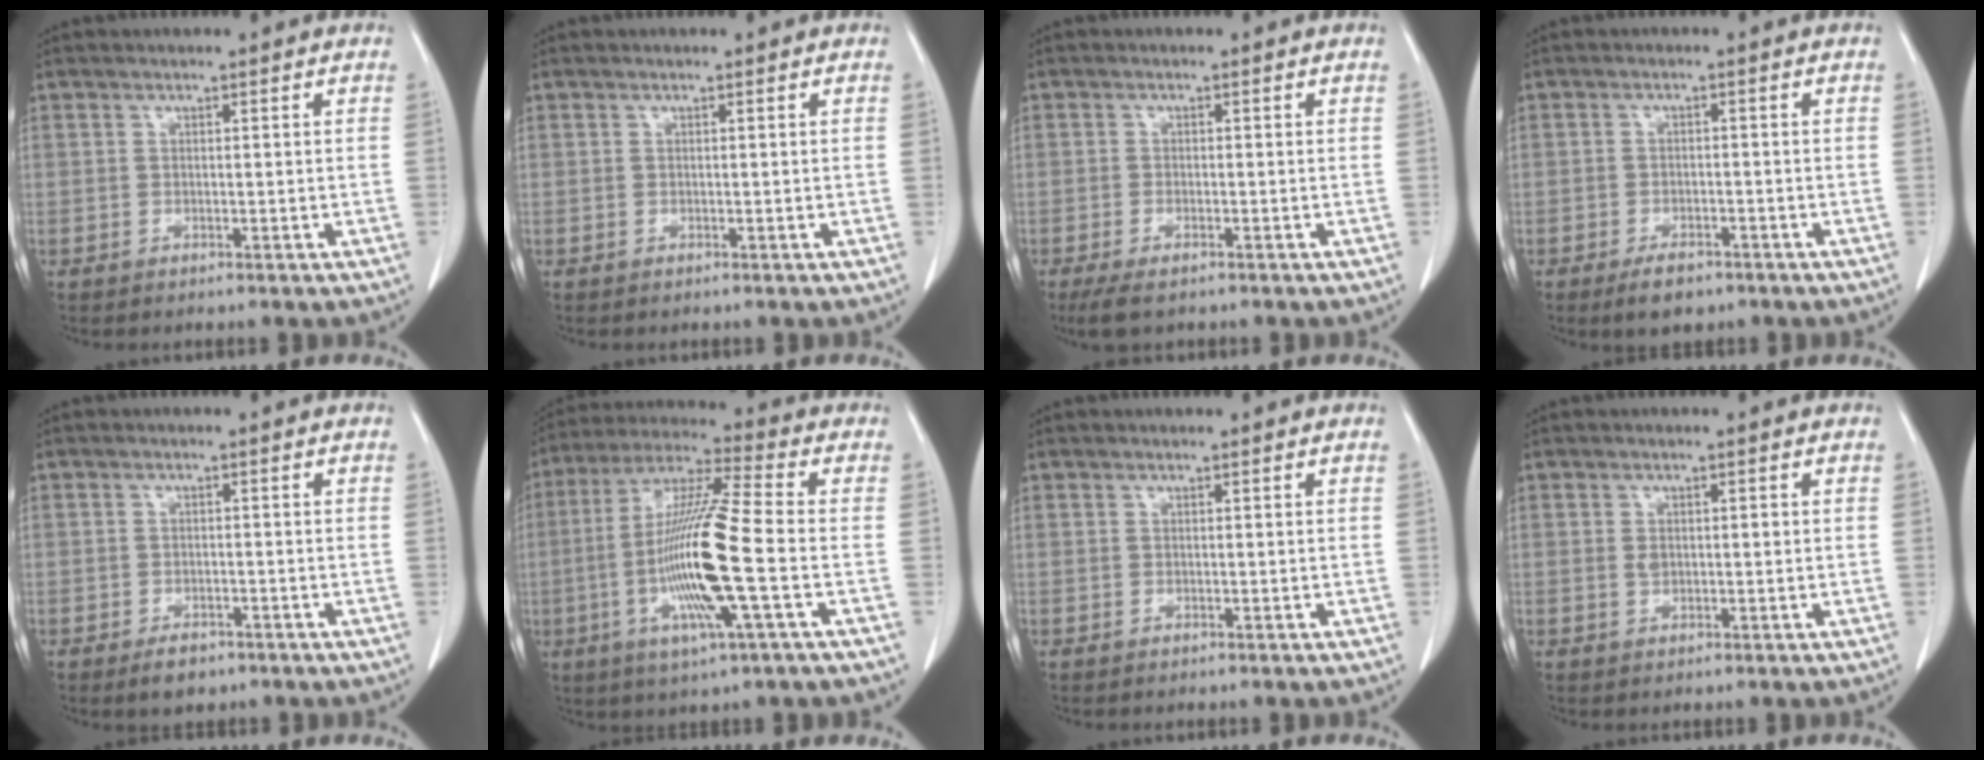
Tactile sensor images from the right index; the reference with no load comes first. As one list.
[{"total": 0.0}, {"total": 3.9, "force": [-2.7, 1.0, 2.6], "torque": [-0.049, -0.008, -0.040]}, {"total": 3.8, "force": [-2.7, 1.9, 2.1], "torque": [-0.037, -0.001, -0.036]}, {"total": 2.7, "force": [-1.9, 1.5, 1.2], "torque": [-0.019, 0.001, -0.022]}, {"total": 16.2, "force": [-3.3, 0.3, 15.8], "torque": [-0.320, -0.010, -0.070]}, {"total": 0.0}, {"total": 1.8, "force": [0.1, 1.0, 1.5], "torque": [-0.030, 0.007, 0.006]}]